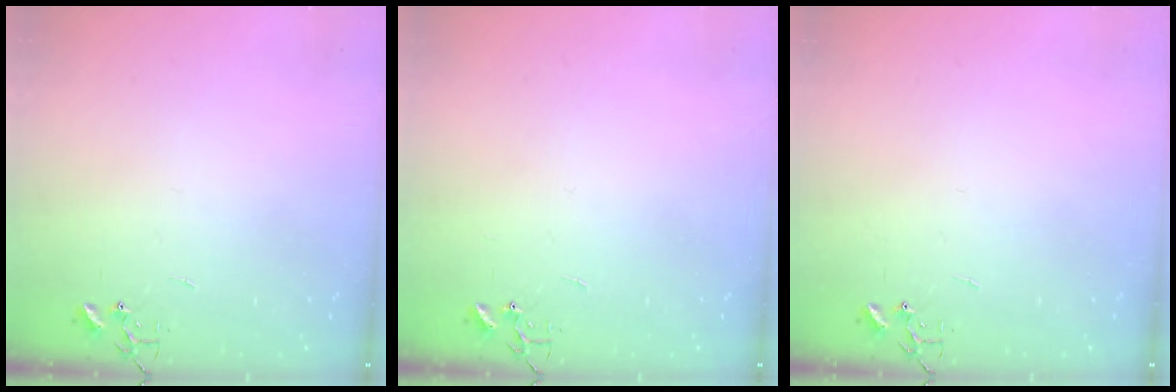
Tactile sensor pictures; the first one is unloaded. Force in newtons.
{"total": 0.0}
{"total": 0.0}